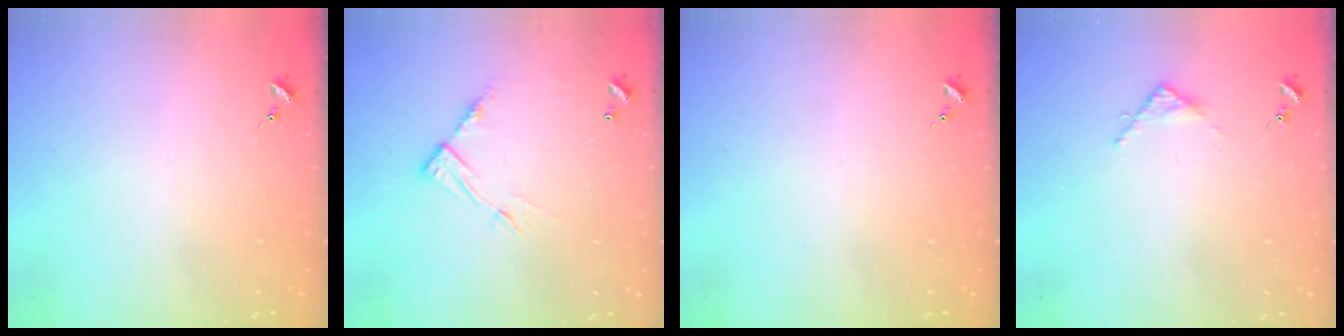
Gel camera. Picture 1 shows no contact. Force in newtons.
{"total": 10.0, "press": 10.0, "slide": 0.5}
{"total": 0.0}
{"total": 3.1, "press": 3.1, "slide": 0.4}